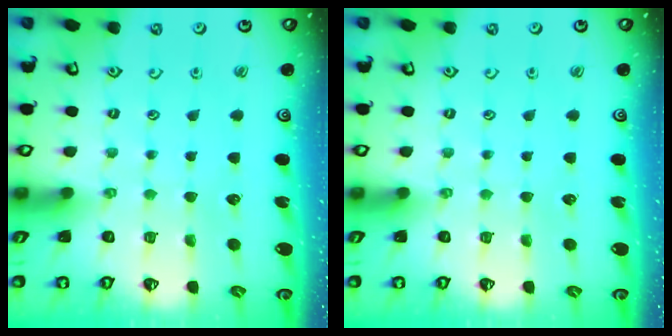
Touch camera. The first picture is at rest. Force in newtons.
{"total": 0.0}